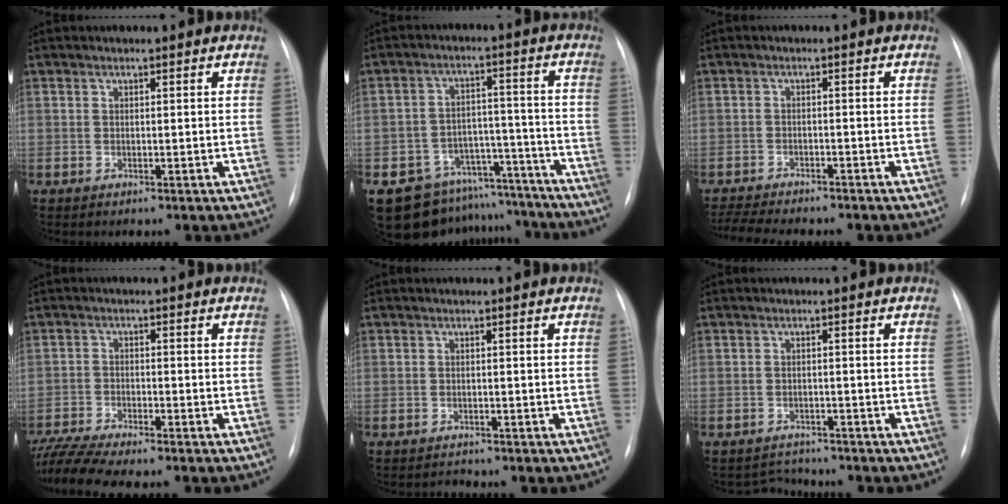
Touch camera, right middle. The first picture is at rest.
{"total": 12.4, "force": [-10.5, 6.4, 1.4], "torque": [-0.013, 0.058, -0.143]}
{"total": 10.9, "force": [-9.6, 1.9, 4.9], "torque": [-0.078, -0.003, -0.132]}
{"total": 8.5, "force": [-7.7, -0.3, 3.6], "torque": [-0.068, -0.015, -0.130]}
{"total": 1.0, "force": [-0.9, 0.1, -0.4], "torque": [0.004, -0.007, -0.014]}
{"total": 2.8, "force": [-2.6, 0.6, -0.8], "torque": [0.007, -0.005, -0.037]}